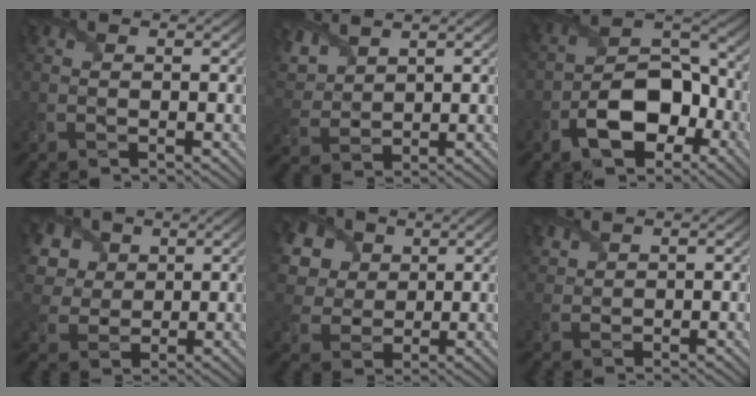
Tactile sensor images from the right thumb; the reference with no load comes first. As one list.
[{"total": 6.1, "force": [4.4, 2.9, 3.2], "torque": [-0.100, 0.010, 0.092]}, {"total": 10.0, "force": [-4.6, 5.8, 6.7], "torque": [-0.116, -0.001, -0.089]}, {"total": 8.0, "force": [3.7, 6.1, 3.5], "torque": [-0.143, 0.009, 0.077]}, {"total": 10.6, "force": [4.7, 8.0, 5.2], "torque": [-0.166, 0.015, 0.095]}, {"total": 2.2, "force": [1.9, 0.7, 0.6], "torque": [-0.021, 0.006, 0.049]}]